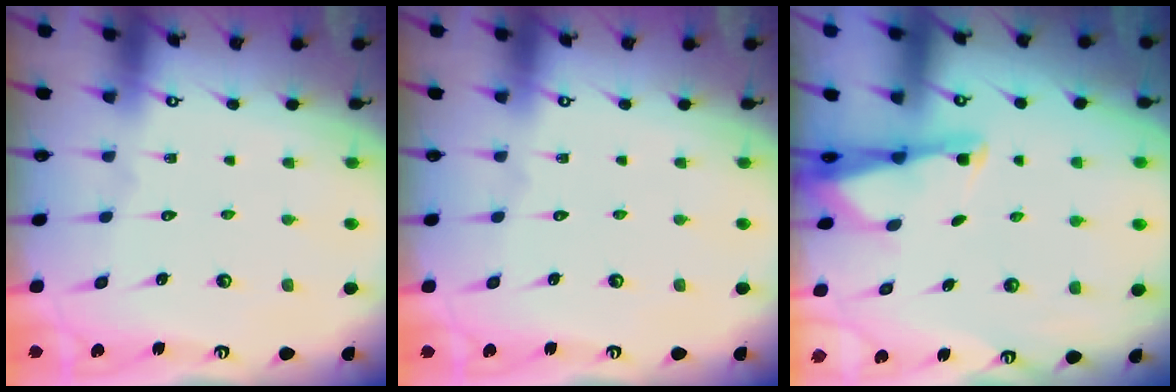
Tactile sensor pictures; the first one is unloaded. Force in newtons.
{"total": 0.0}
{"total": 2.9, "press": 2.8, "slide": 0.5}